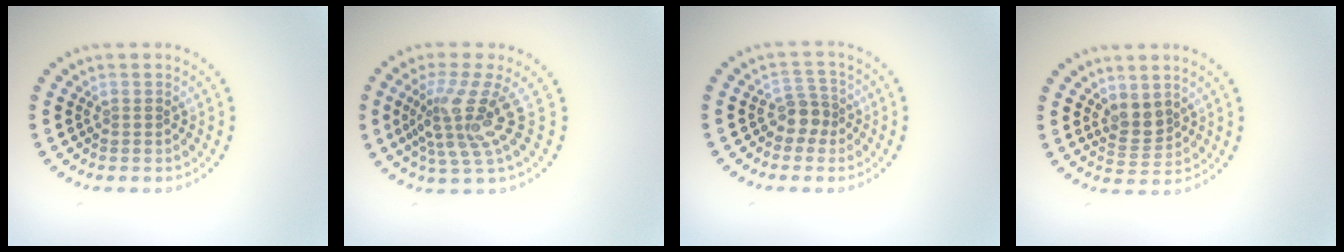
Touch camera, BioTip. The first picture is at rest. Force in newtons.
{"total": 4.7, "press": 3.2, "slide": 3.4}
{"total": 2.0, "press": 1.7, "slide": 1.1}
{"total": 2.3, "press": 1.9, "slide": 1.2}